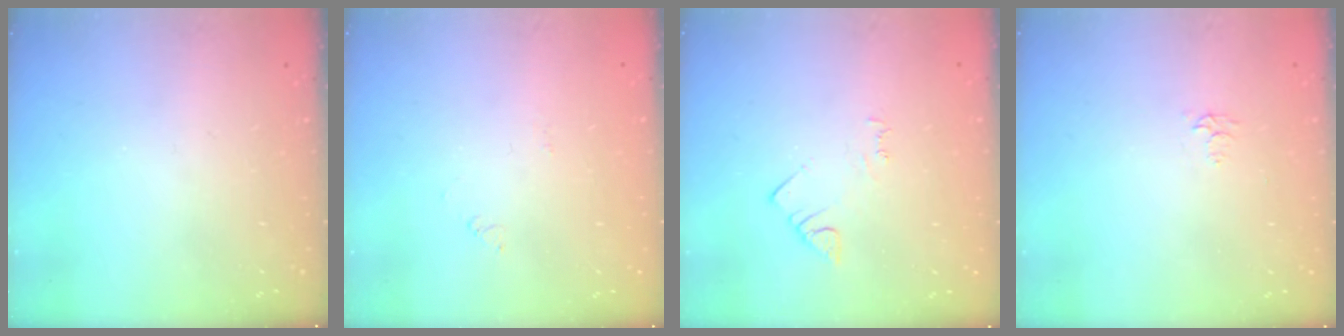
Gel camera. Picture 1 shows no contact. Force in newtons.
{"total": 1.7, "press": 1.7, "slide": 0.2}
{"total": 3.5, "press": 3.5, "slide": 0.5}
{"total": 3.7, "press": 3.7, "slide": 0.4}